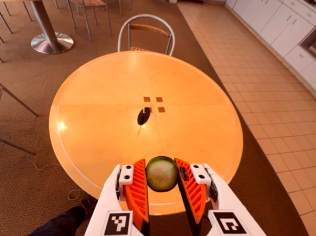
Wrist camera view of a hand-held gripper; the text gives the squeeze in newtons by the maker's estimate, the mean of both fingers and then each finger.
{"total": 6.3, "left": 6.1, "right": 6.6}